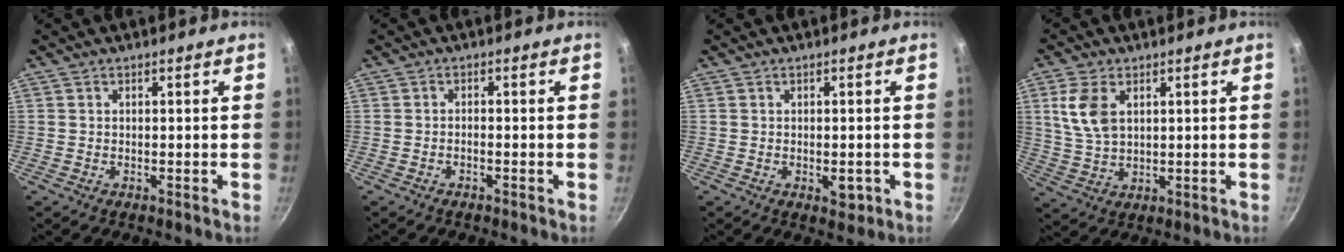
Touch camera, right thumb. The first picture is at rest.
{"total": 1.0, "force": [-0.7, 0.2, 0.6], "torque": [-0.017, 0.007, -0.017]}
{"total": 2.7, "force": [-1.2, 1.4, 2.0], "torque": [-0.021, 0.007, -0.011]}
{"total": 7.9, "force": [2.8, 4.7, 5.8], "torque": [-0.112, -0.013, 0.062]}